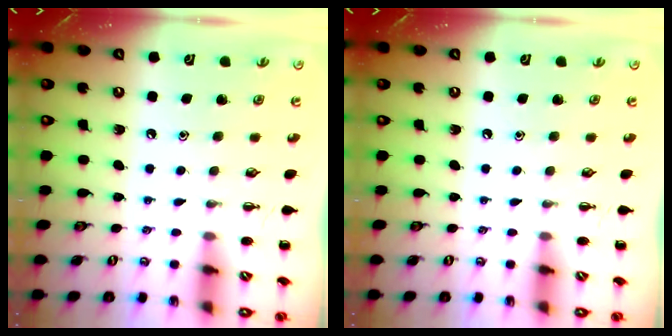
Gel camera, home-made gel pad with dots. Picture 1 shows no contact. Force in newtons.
{"total": 0.0}